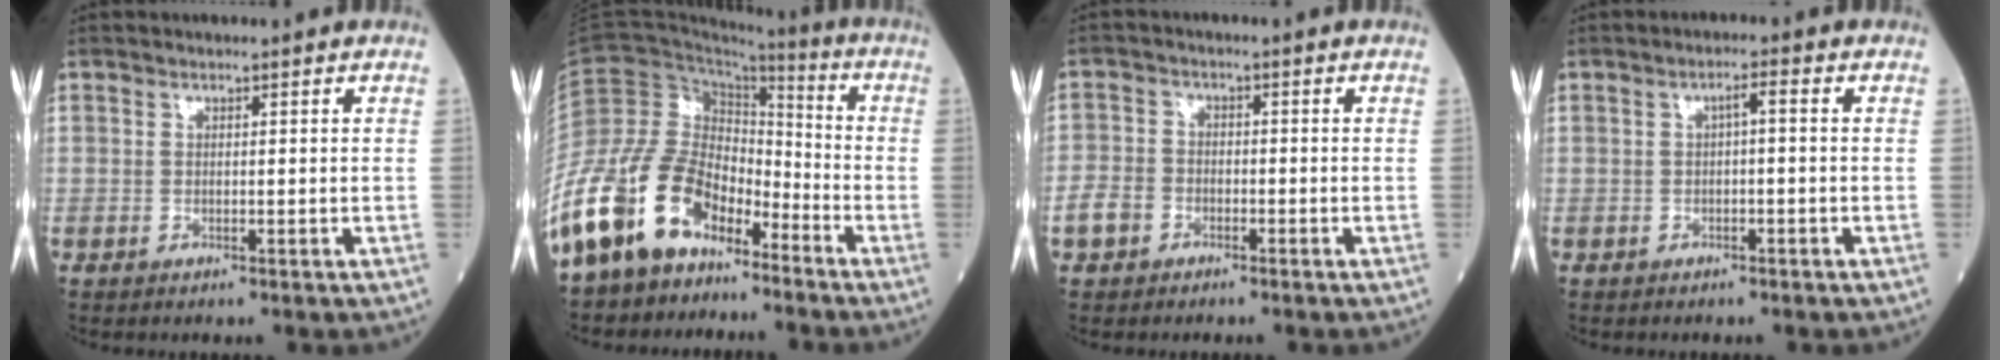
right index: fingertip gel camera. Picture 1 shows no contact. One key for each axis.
{"total": 18.3, "fx": -13.3, "fy": 9.3, "fz": 8.6, "tx": -0.190, "ty": 0.035, "tz": -0.249}
{"total": 3.6, "fx": -2.1, "fy": 2.7, "fz": 1.3, "tx": -0.031, "ty": 0.008, "tz": -0.041}
{"total": 1.8, "fx": 0.0, "fy": 0.3, "fz": 1.8, "tx": -0.028, "ty": 0.008, "tz": 0.002}